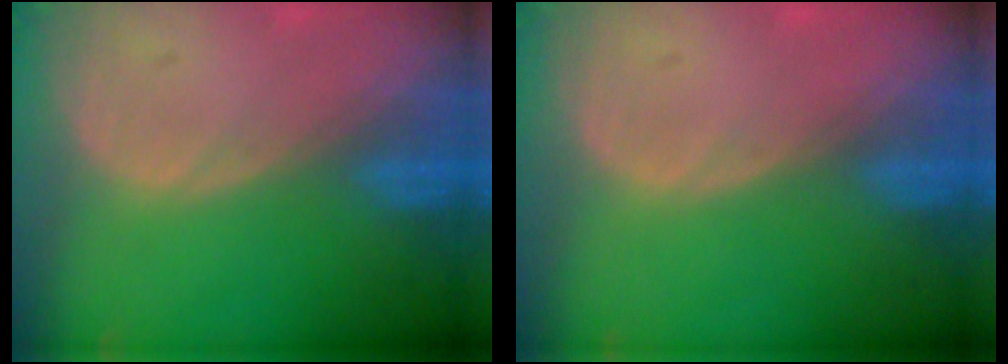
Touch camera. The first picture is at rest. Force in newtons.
{"total": 0.0}